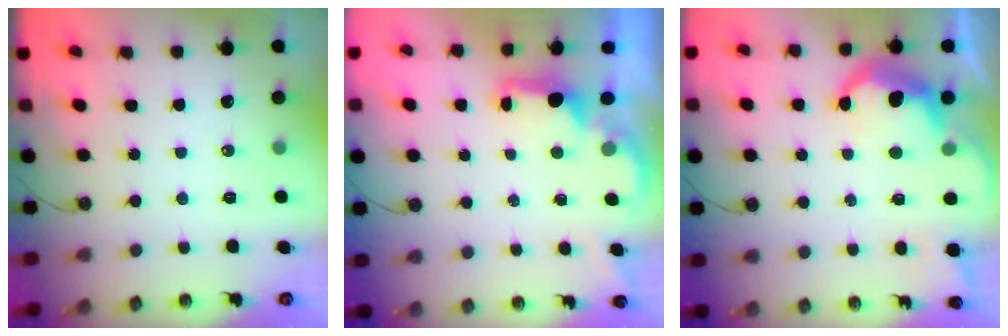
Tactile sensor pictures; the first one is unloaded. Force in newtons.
{"total": 1.8, "press": 1.7, "slide": 0.7}
{"total": 11.7, "press": 11.6, "slide": 0.9}